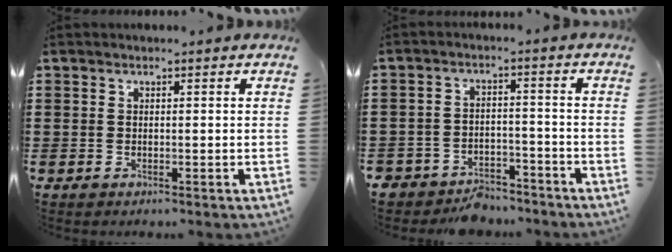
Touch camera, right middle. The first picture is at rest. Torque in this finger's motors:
{"motor_torque": [1.21, -0.93, 0.22, 0.04]}